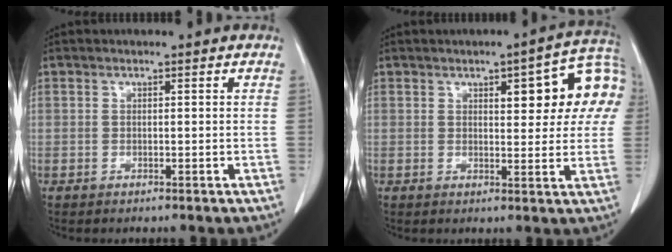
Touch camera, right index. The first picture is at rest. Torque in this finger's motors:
{"motor_torque": [0.36, 0.12, 0.21, 0.04]}